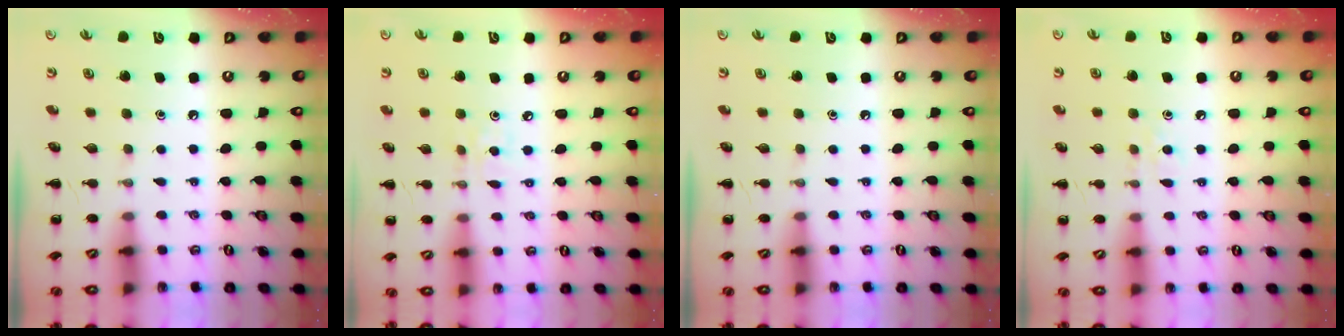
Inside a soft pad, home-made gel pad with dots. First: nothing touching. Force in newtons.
{"total": 1.8, "press": 1.7, "slide": 0.6}
{"total": 0.0}
{"total": 4.1, "press": 3.8, "slide": 1.4}